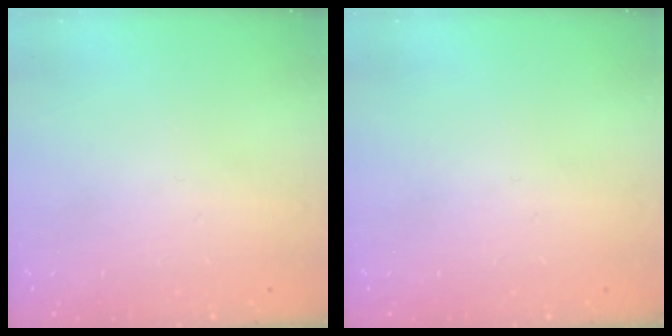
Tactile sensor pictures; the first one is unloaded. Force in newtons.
{"total": 0.0}